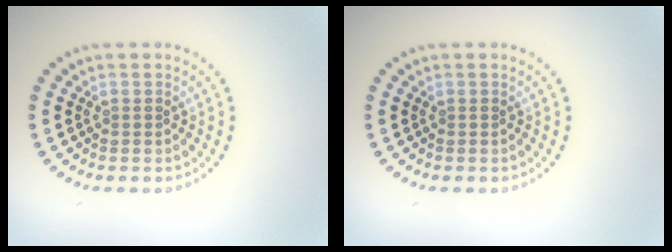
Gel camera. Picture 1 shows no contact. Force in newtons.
{"total": 0.0}